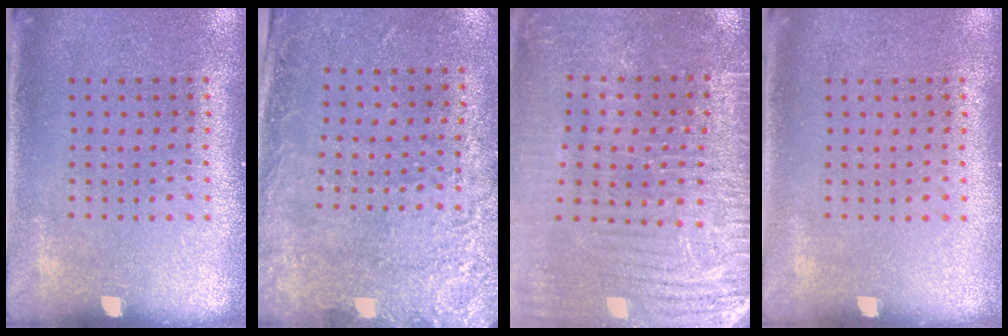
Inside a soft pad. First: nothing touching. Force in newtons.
{"total": 2.7, "press": 1.9, "slide": 1.9}
{"total": 3.3, "press": 3.3, "slide": 0.1}
{"total": 0.0}